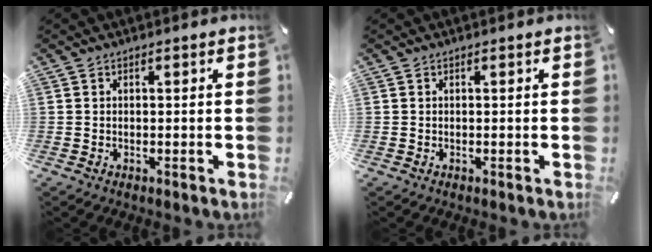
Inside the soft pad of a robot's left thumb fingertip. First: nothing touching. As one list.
[{"total": 0.0}]